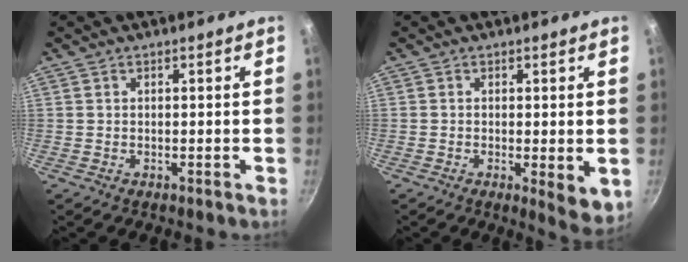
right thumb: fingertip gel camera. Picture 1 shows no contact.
{"total": 5.5, "force": [-0.6, 1.8, 5.1], "torque": [-0.065, -0.014, -0.007]}